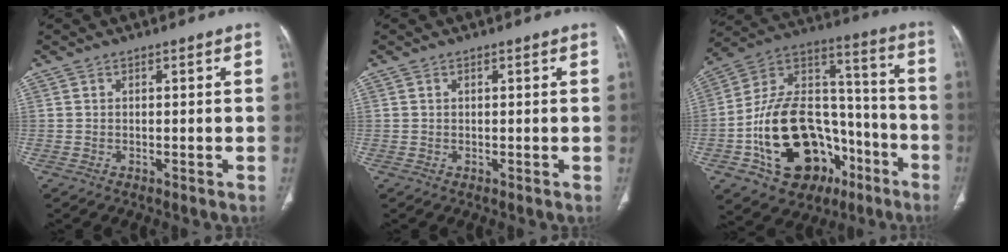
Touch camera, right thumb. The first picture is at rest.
{"total": 0.0}
{"total": 27.8, "force": [-10.5, 18.0, 18.3], "torque": [-0.309, 0.073, -0.158]}